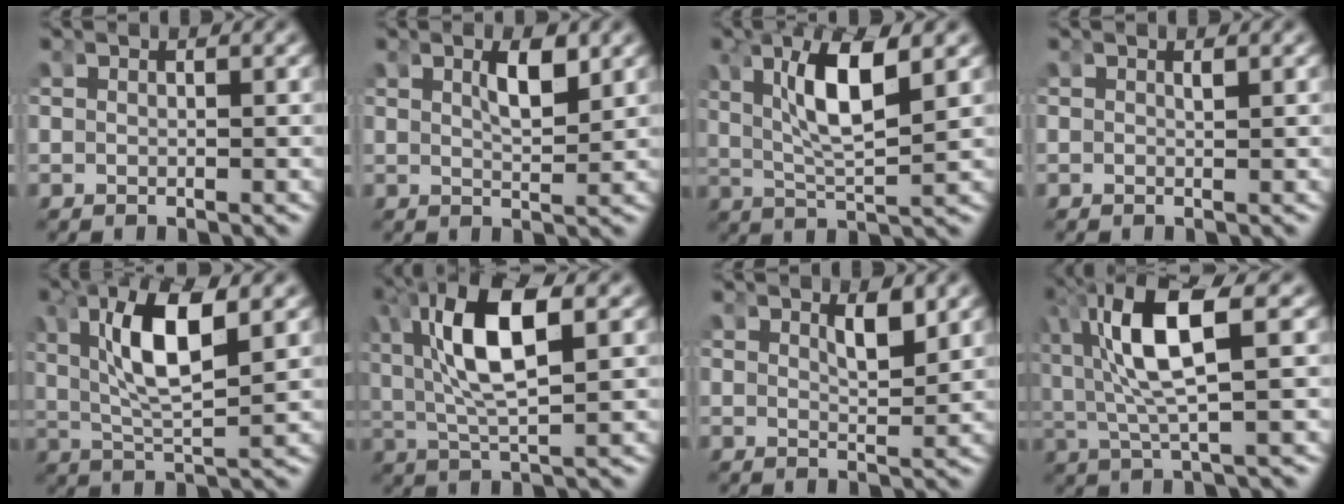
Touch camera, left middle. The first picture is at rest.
{"total": 2.7, "force": [0.8, 0.8, 2.5], "torque": [-0.042, -0.003, 0.017]}
{"total": 6.7, "force": [1.9, 2.6, 5.9], "torque": [-0.114, -0.003, 0.035]}
{"total": 0.0}
{"total": 7.7, "force": [2.1, 3.3, 6.6], "torque": [-0.134, 0.002, 0.038]}
{"total": 9.1, "force": [2.2, 4.0, 7.9], "torque": [-0.162, 0.009, 0.036]}
{"total": 2.0, "force": [1.1, 0.6, 1.6], "torque": [-0.028, -0.010, 0.021]}
{"total": 8.4, "force": [1.3, 3.8, 7.4], "torque": [-0.155, 0.004, 0.024]}